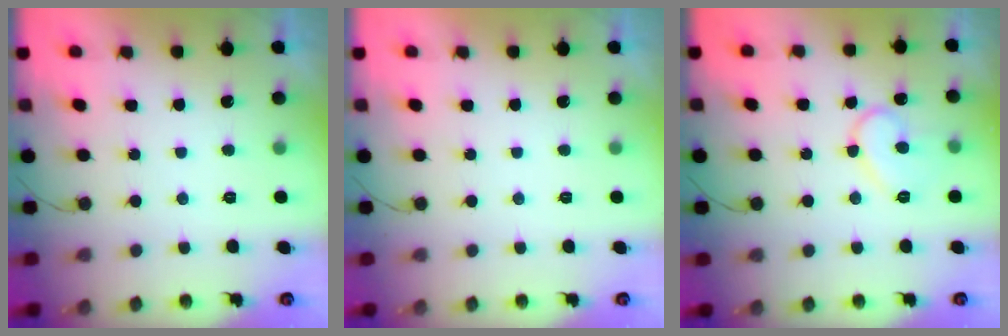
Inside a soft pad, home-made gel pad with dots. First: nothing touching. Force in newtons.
{"total": 0.0}
{"total": 10.2, "press": 10.1, "slide": 0.8}